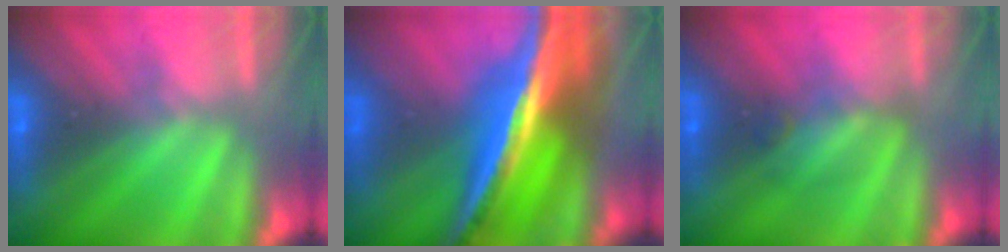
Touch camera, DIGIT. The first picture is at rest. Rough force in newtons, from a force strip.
{"total": 7.5}
{"total": 2.4}